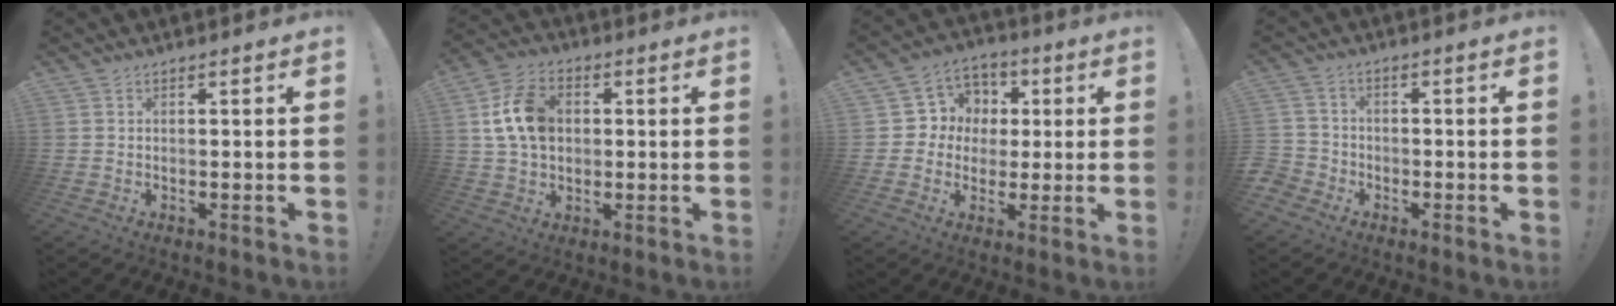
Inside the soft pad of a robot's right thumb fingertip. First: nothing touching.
{"total": 13.2, "force": [2.2, 9.6, 8.8], "torque": [-0.151, 0.007, 0.044]}
{"total": 9.0, "force": [-0.2, 8.8, 1.8], "torque": [-0.017, 0.006, 0.007]}
{"total": 4.2, "force": [-2.4, 3.4, 0.9], "torque": [-0.033, 0.014, -0.047]}